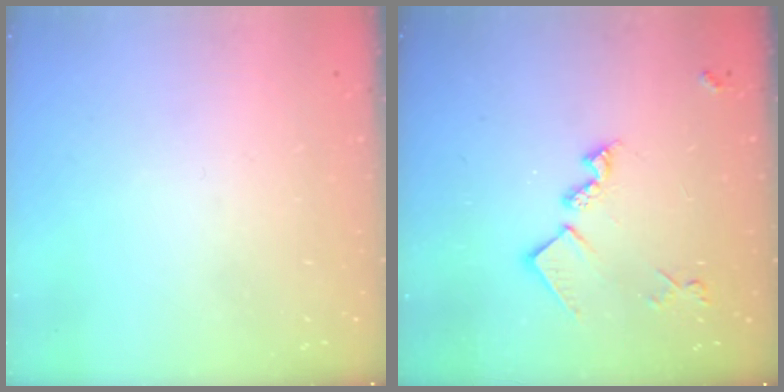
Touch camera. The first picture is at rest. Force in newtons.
{"total": 13.9, "press": 13.9, "slide": 0.2}